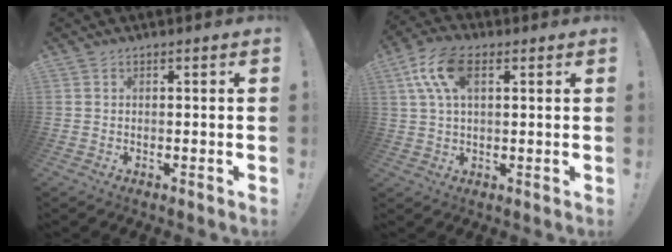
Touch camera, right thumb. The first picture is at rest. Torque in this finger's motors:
{"motor_torque": [0.21, 0.21, 0.62, 0.42, 0.04]}